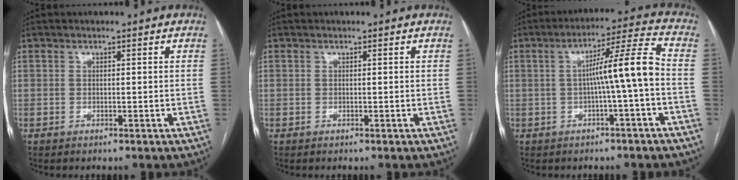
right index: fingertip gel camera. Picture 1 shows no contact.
{"total": 0.0}
{"total": 8.7, "force": [-0.9, -0.8, 8.6], "torque": [-0.137, 0.022, -0.013]}